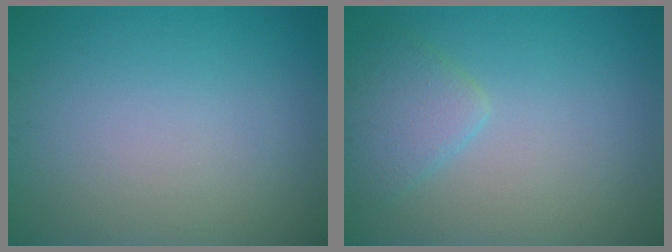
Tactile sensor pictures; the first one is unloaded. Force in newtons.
{"total": 2.5, "press": 2.5, "slide": 0.2}